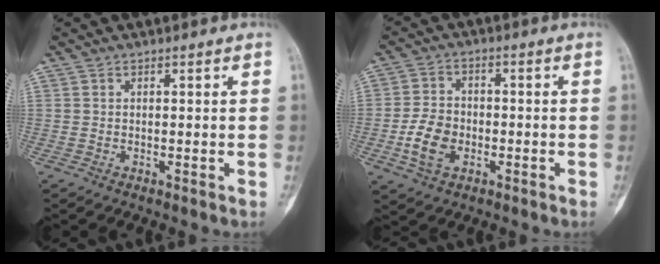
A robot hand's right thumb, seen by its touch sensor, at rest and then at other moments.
{"total": 7.7, "force": [-2.4, 5.3, 5.0], "torque": [-0.091, 0.011, -0.046]}